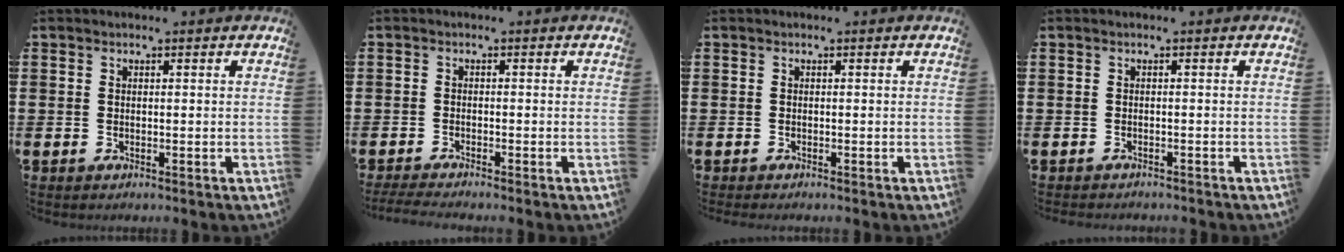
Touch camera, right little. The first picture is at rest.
{"total": 1.2, "force": [-0.9, -0.1, 0.8], "torque": [-0.011, 0.001, -0.017]}
{"total": 0.0}
{"total": 0.7, "force": [-0.7, 0.0, -0.1], "torque": [0.000, -0.001, -0.014]}